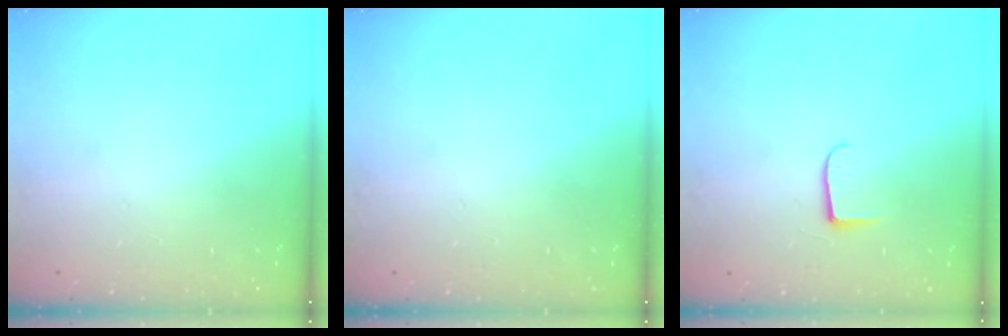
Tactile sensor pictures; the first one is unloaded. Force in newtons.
{"total": 0.0}
{"total": 6.1, "press": 6.1, "slide": 0.6}